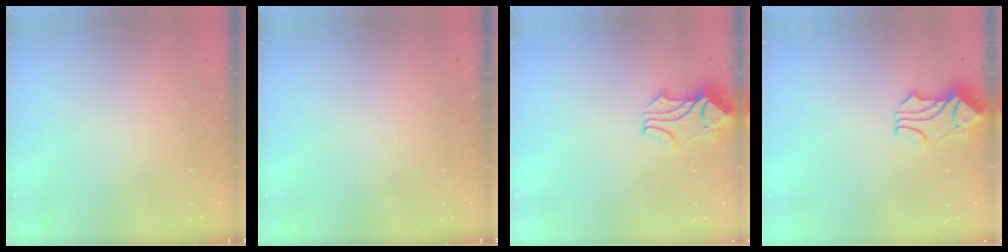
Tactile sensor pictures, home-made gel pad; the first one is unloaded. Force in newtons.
{"total": 0.0}
{"total": 2.4, "press": 2.3, "slide": 0.9}
{"total": 1.6, "press": 1.2, "slide": 1.0}